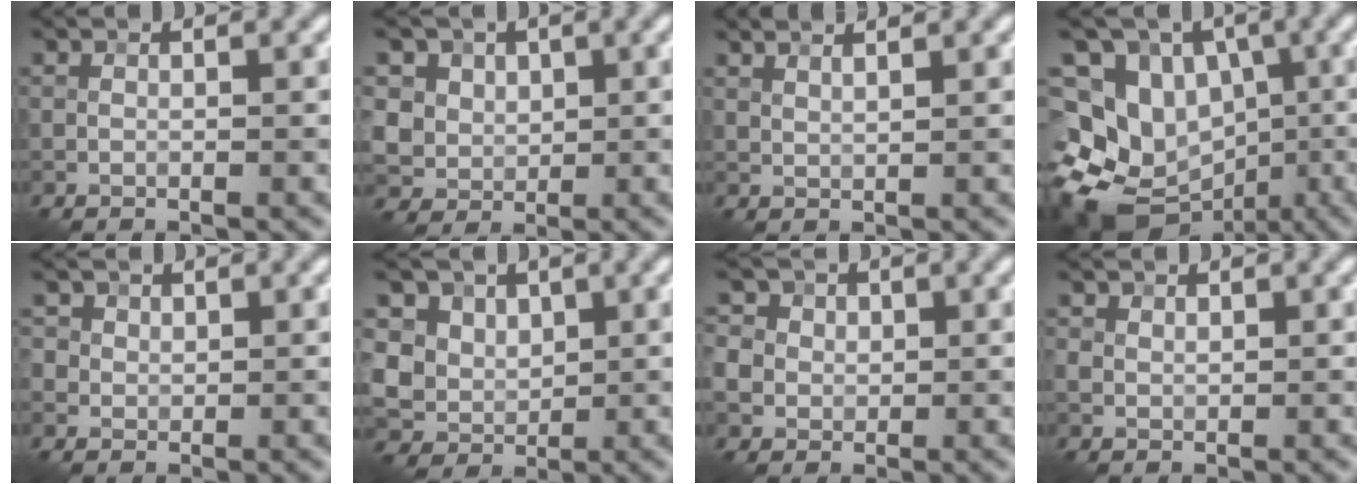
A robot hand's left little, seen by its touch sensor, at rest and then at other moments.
{"total": 6.0, "force": [2.5, 5.0, 2.2], "torque": [-0.041, 0.006, 0.033]}
{"total": 2.7, "force": [2.1, 0.8, 1.5], "torque": [-0.020, 0.017, 0.013]}
{"total": 15.0, "force": [-5.9, 12.1, 6.6], "torque": [-0.131, -0.002, -0.094]}
{"total": 2.7, "force": [1.3, 2.2, 0.9], "torque": [-0.019, 0.006, 0.023]}
{"total": 6.5, "force": [1.9, 5.5, 2.9], "torque": [-0.046, 0.016, 0.019]}
{"total": 6.6, "force": [1.7, 5.9, 2.5], "torque": [-0.055, 0.027, 0.004]}
{"total": 1.1, "force": [0.5, 0.9, 0.3], "torque": [-0.005, 0.000, 0.011]}